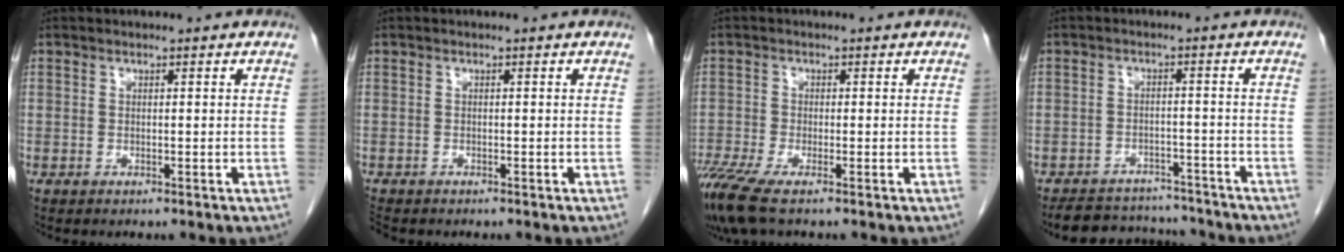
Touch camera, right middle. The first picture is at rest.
{"total": 1.8, "force": [-1.6, 0.7, 0.5], "torque": [-0.017, -0.005, -0.026]}
{"total": 5.2, "force": [-4.0, 0.1, 3.2], "torque": [-0.072, -0.017, -0.082]}
{"total": 9.9, "force": [-9.3, 3.0, 1.5], "torque": [-0.013, 0.007, -0.127]}